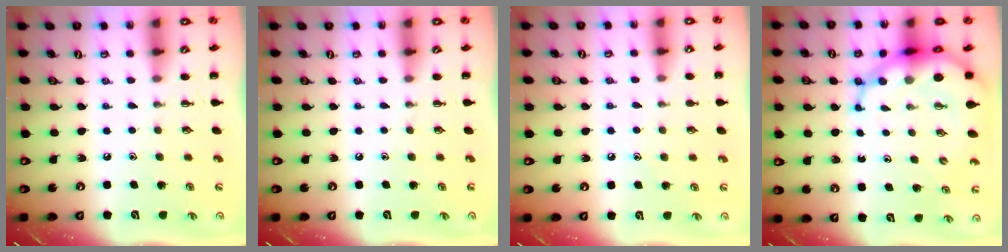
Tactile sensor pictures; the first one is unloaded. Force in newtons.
{"total": 0.0}
{"total": 5.0, "press": 4.8, "slide": 1.4}
{"total": 9.7, "press": 9.3, "slide": 2.9}